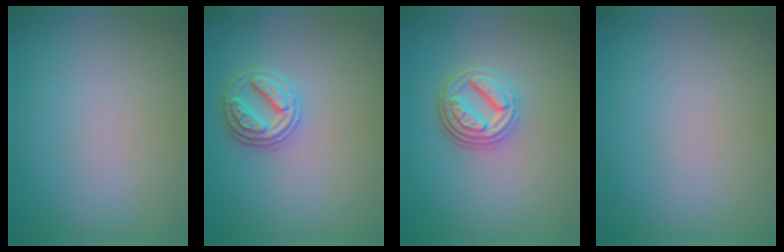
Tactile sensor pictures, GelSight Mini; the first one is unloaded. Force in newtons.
{"total": 2.9, "press": 2.8, "slide": 0.8}
{"total": 4.7, "press": 3.5, "slide": 3.1}
{"total": 0.0}